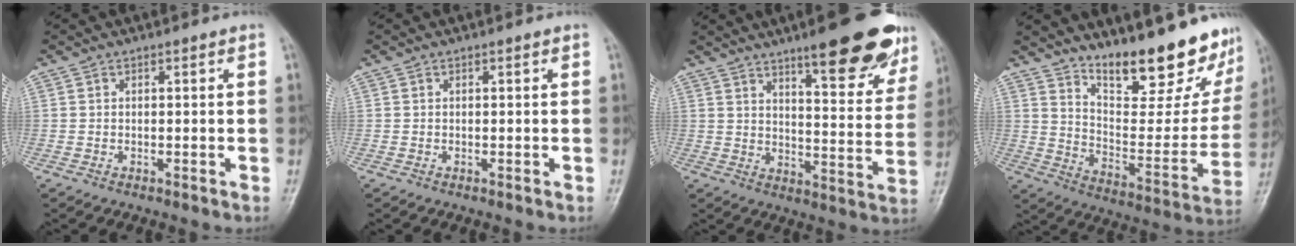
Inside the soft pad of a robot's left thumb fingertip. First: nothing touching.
{"total": 0.0}
{"total": 19.1, "force": [12.2, 4.9, 13.9], "torque": [-0.143, -0.061, 0.169]}
{"total": 22.5, "force": [17.0, 6.7, 13.1], "torque": [-0.148, -0.114, 0.254]}